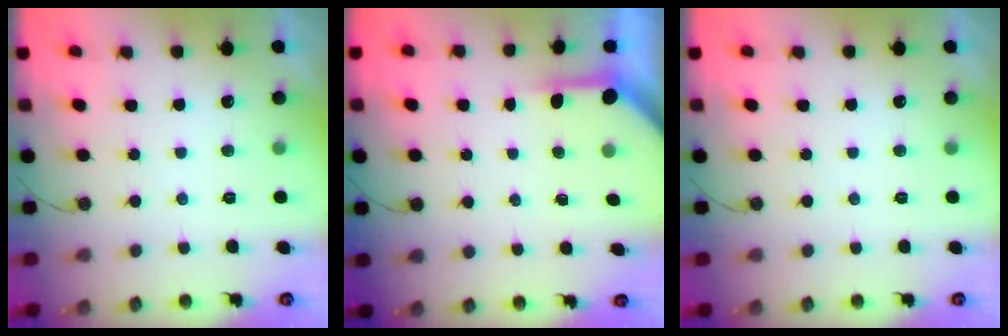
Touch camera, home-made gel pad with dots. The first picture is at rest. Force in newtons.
{"total": 4.0, "press": 4.0, "slide": 0.4}
{"total": 0.0}